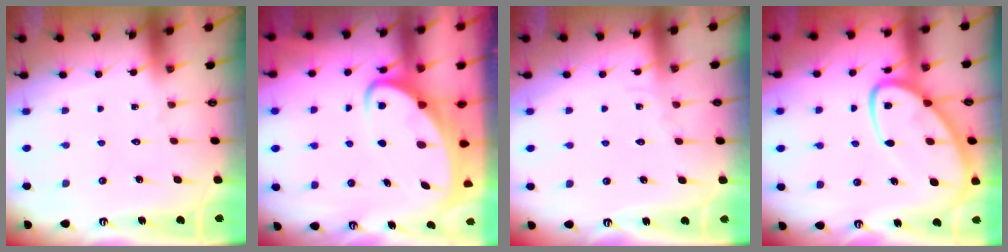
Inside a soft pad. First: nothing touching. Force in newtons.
{"total": 5.2, "press": 5.1, "slide": 0.8}
{"total": 2.5, "press": 2.5, "slide": 0.3}
{"total": 13.2, "press": 13.1, "slide": 1.2}